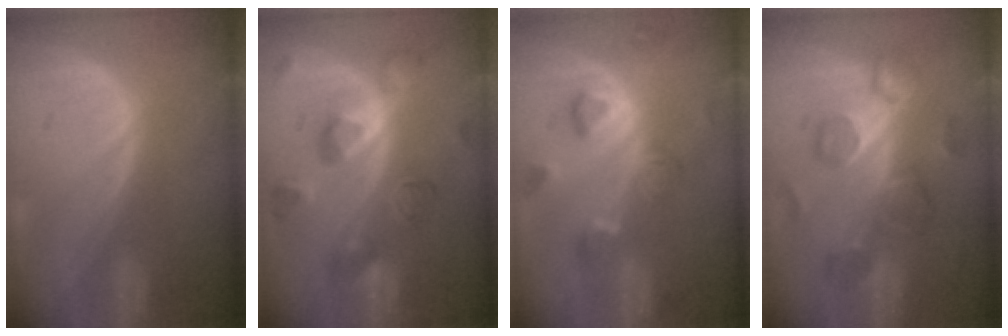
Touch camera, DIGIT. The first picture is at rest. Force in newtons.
{"total": 8.9, "press": 8.9, "slide": 0.4}
{"total": 8.0, "press": 7.2, "slide": 3.5}
{"total": 9.1, "press": 8.6, "slide": 3.0}